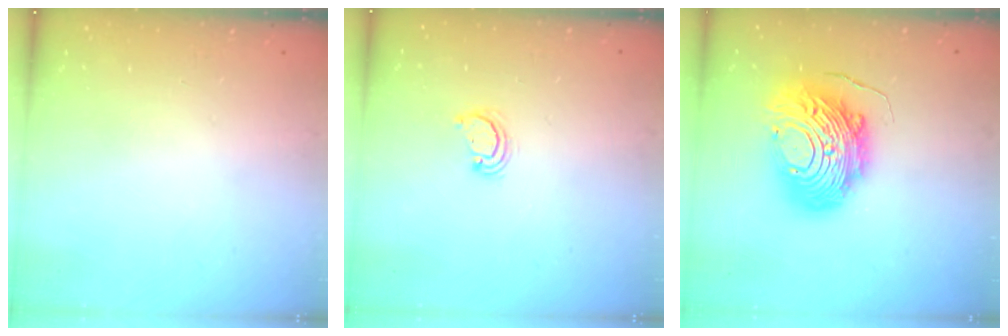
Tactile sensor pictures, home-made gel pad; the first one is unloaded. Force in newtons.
{"total": 2.6, "press": 2.6, "slide": 0.3}
{"total": 17.9, "press": 17.9, "slide": 1.5}